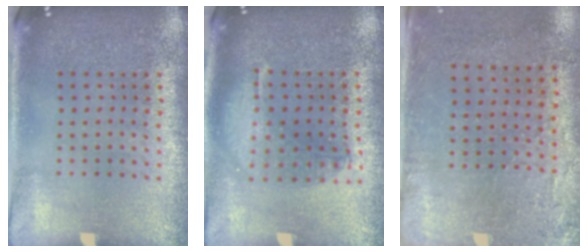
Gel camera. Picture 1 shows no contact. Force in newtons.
{"total": 1.3, "press": 1.3, "slide": 0.4}
{"total": 2.8, "press": 2.3, "slide": 1.6}